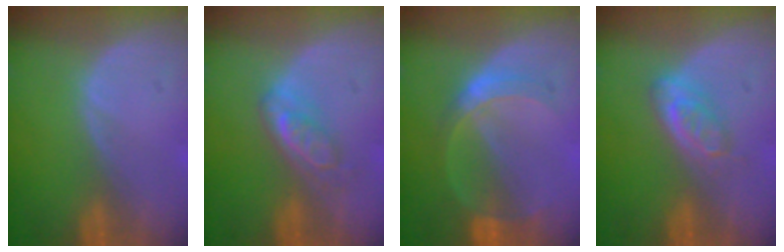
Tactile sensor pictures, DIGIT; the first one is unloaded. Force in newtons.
{"total": 4.9, "press": 4.6, "slide": 1.8}
{"total": 5.0, "press": 4.9, "slide": 0.2}
{"total": 4.7, "press": 4.3, "slide": 1.9}